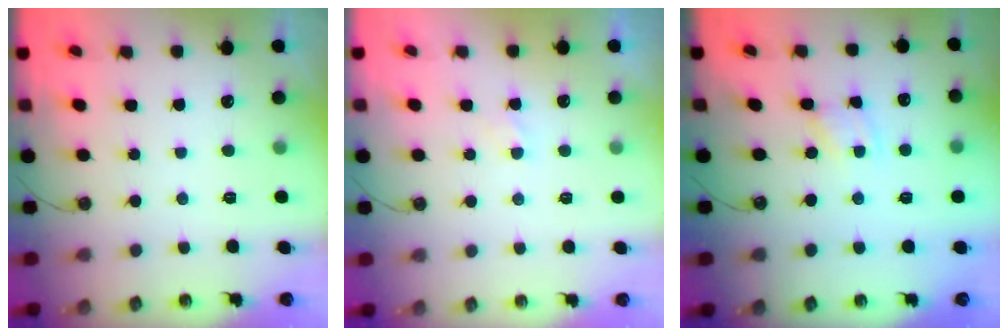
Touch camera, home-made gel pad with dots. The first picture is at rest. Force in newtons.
{"total": 2.7, "press": 2.6, "slide": 0.4}
{"total": 1.2, "press": 1.2, "slide": 0.2}